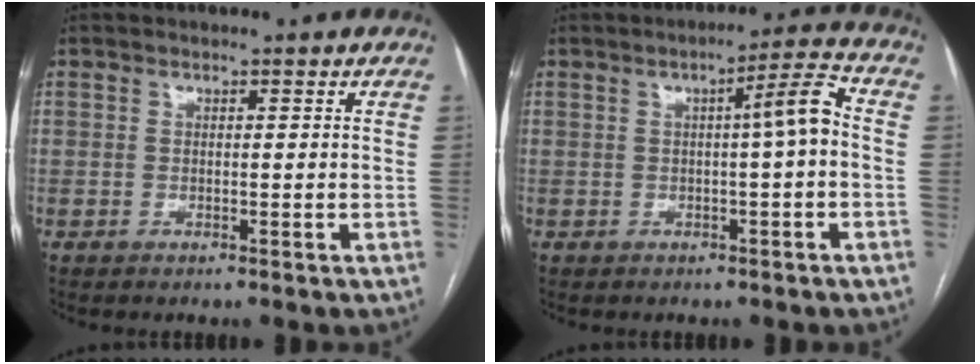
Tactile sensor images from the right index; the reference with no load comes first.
{"total": 5.5, "force": [0.1, 0.1, 5.5], "torque": [-0.079, 0.015, 0.000]}